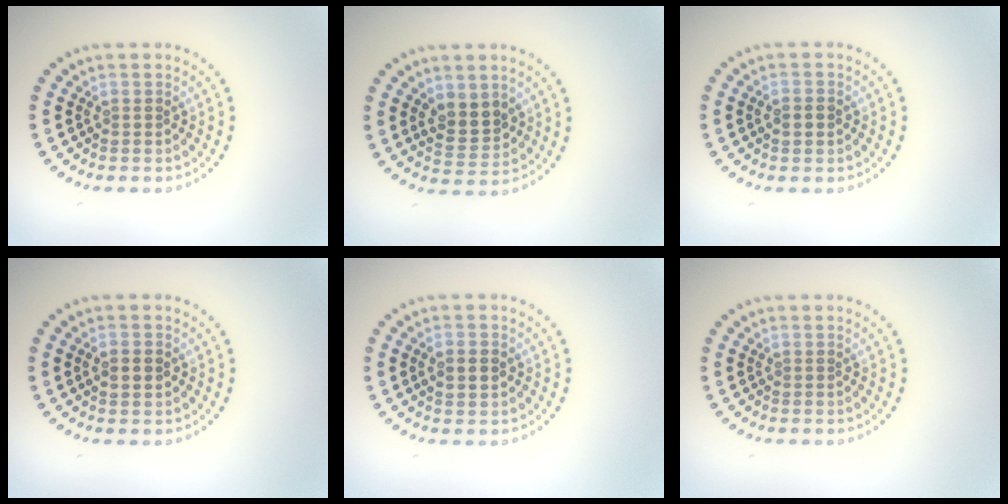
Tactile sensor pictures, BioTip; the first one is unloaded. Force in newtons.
{"total": 2.8, "press": 2.6, "slide": 1.1}
{"total": 1.8, "press": 1.8, "slide": 0.0}
{"total": 2.1, "press": 2.1, "slide": 0.1}
{"total": 2.4, "press": 2.4, "slide": 0.2}
{"total": 0.0}